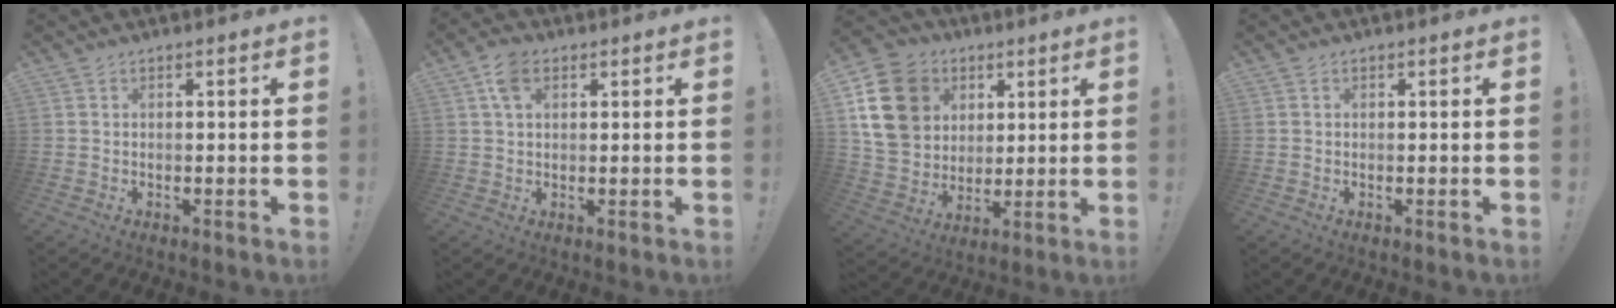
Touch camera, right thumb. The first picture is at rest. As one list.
[{"total": 6.1, "force": [2.6, 3.5, 4.3], "torque": [-0.084, 0.004, 0.051]}, {"total": 17.9, "force": [5.4, 14.6, 8.9], "torque": [-0.149, -0.015, 0.115]}, {"total": 0.0}]